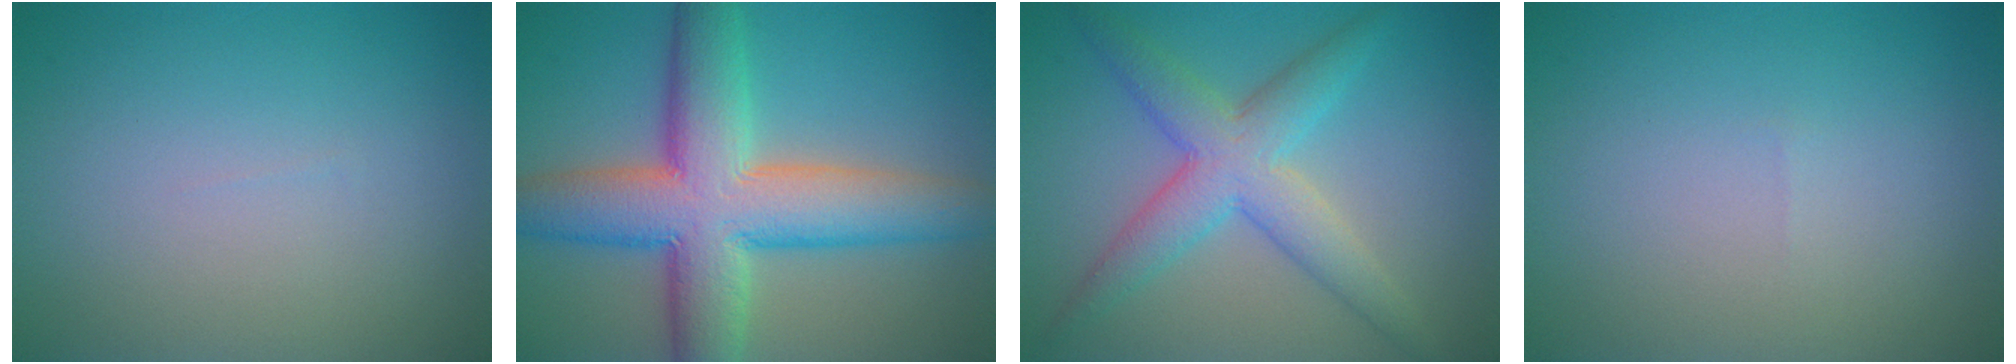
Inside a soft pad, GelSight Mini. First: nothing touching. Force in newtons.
{"total": 11.2, "press": 11.1, "slide": 0.8}
{"total": 5.4, "press": 5.4, "slide": 0.2}
{"total": 0.0}